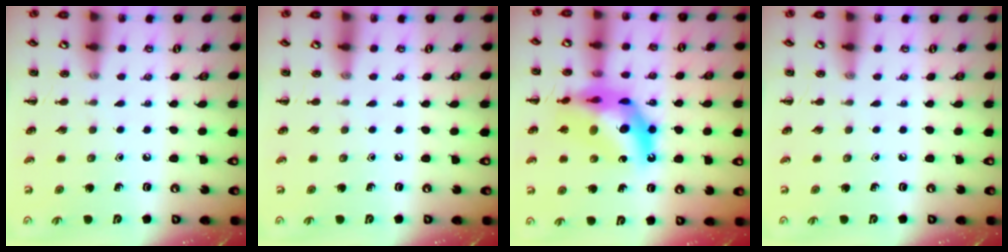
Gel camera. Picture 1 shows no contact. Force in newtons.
{"total": 0.0}
{"total": 17.1, "press": 16.5, "slide": 4.7}
{"total": 0.0}